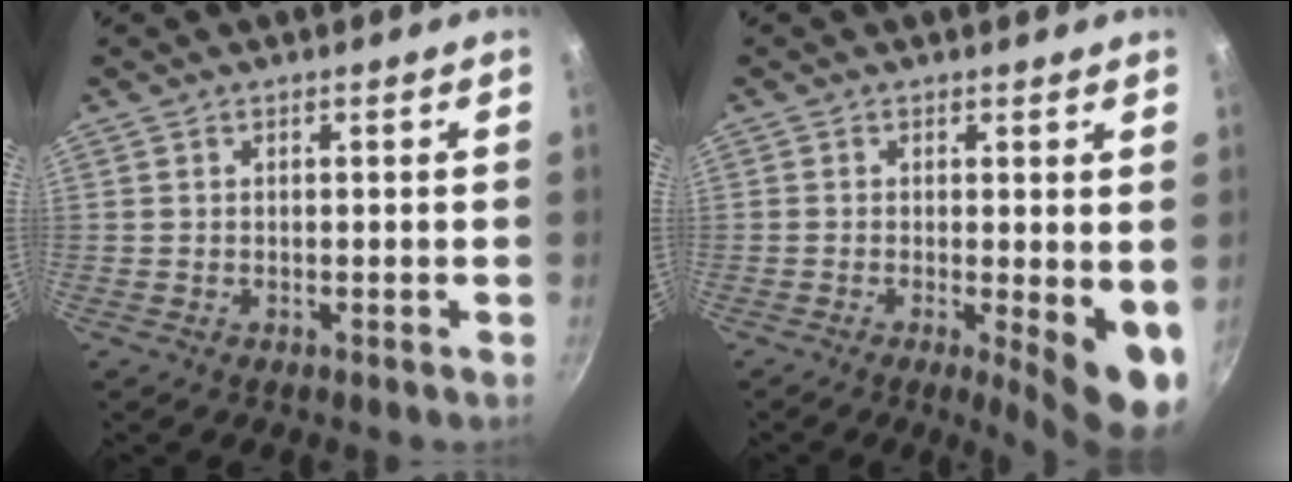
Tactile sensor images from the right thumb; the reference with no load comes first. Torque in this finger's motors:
{"motor_torque": [-0.17, 0.86, 0.55, 0.43, 0.27]}